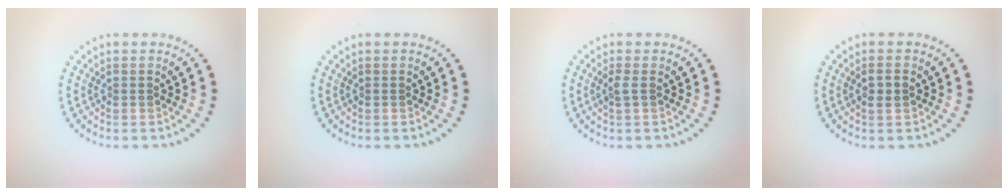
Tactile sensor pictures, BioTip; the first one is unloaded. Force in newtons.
{"total": 0.0}
{"total": 0.9, "press": 0.7, "slide": 0.5}
{"total": 1.2, "press": 1.2, "slide": 0.3}